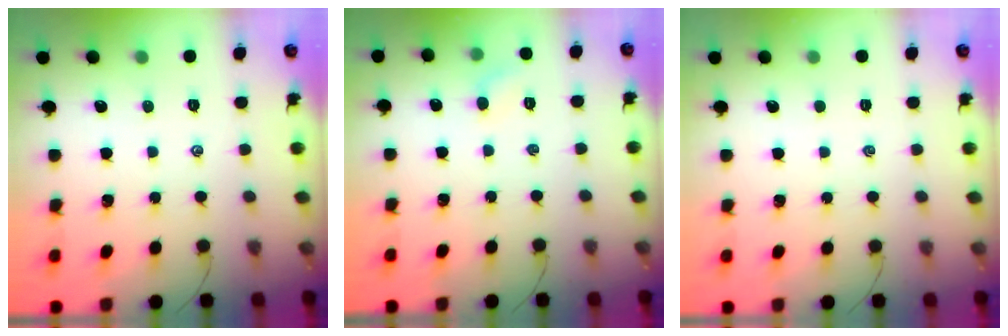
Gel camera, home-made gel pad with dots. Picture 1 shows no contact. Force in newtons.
{"total": 5.0, "press": 4.7, "slide": 1.6}
{"total": 0.0}